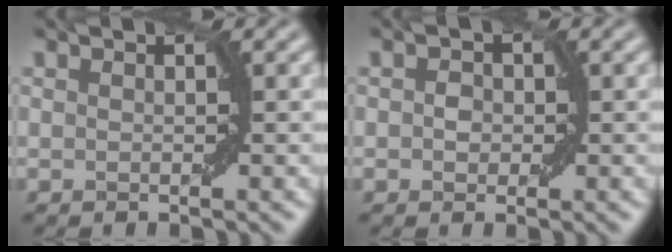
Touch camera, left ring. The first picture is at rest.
{"total": 1.3, "force": [0.0, 1.2, 0.6], "torque": [-0.010, 0.001, -0.004]}